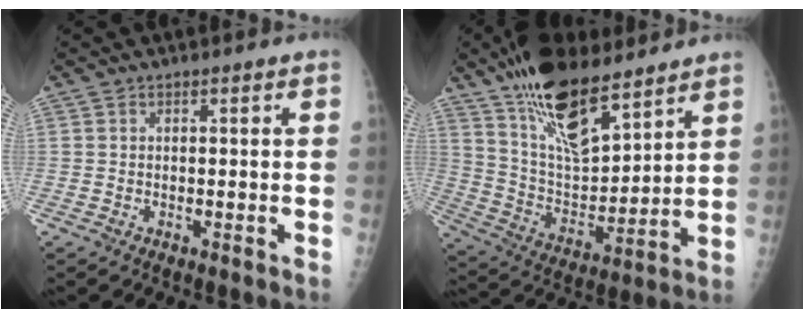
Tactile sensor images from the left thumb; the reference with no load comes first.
{"total": 19.1, "force": [13.6, 7.2, 11.4], "torque": [-0.167, -0.072, 0.251]}